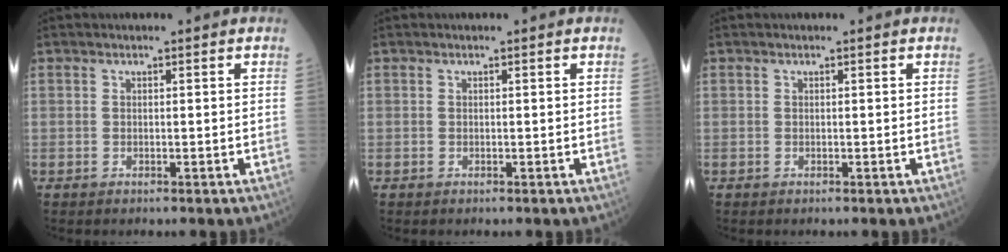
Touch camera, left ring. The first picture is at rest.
{"total": 0.0}
{"total": 0.0}